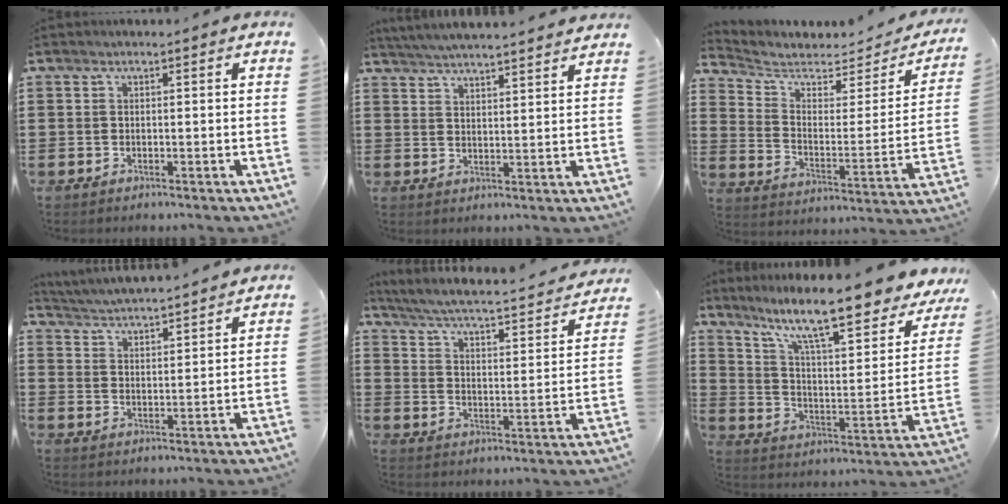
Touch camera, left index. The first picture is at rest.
{"total": 4.1, "force": [4.0, -0.7, 0.4], "torque": [-0.023, -0.020, 0.071]}
{"total": 5.1, "force": [4.3, 2.0, 2.0], "torque": [-0.065, -0.026, 0.070]}
{"total": 3.9, "force": [3.9, -0.5, 0.2], "torque": [-0.025, -0.029, 0.064]}
{"total": 3.4, "force": [3.1, -0.3, 1.5], "torque": [-0.049, -0.033, 0.040]}
{"total": 12.6, "force": [9.8, 1.6, 7.8], "torque": [-0.161, -0.067, 0.161]}